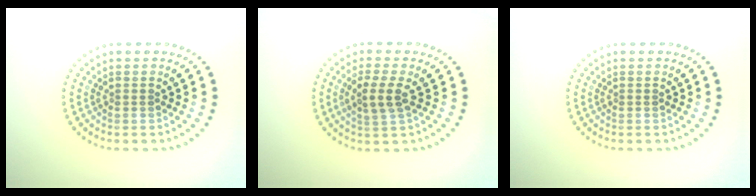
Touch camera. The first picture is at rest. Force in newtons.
{"total": 2.7, "press": 2.5, "slide": 0.9}
{"total": 0.0}